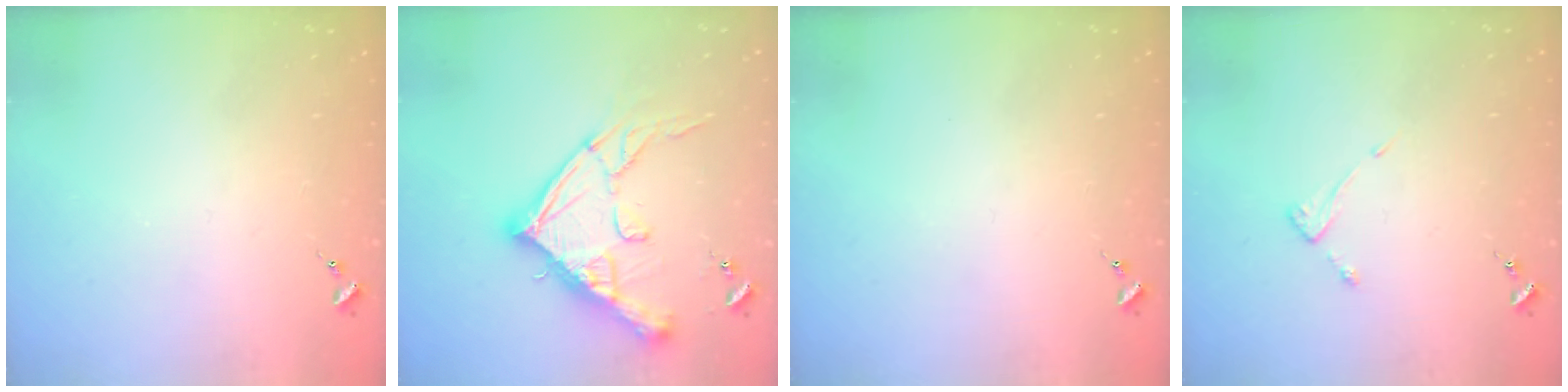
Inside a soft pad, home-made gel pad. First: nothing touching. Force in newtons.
{"total": 19.6, "press": 19.5, "slide": 2.0}
{"total": 0.0}
{"total": 2.6, "press": 2.6, "slide": 0.3}